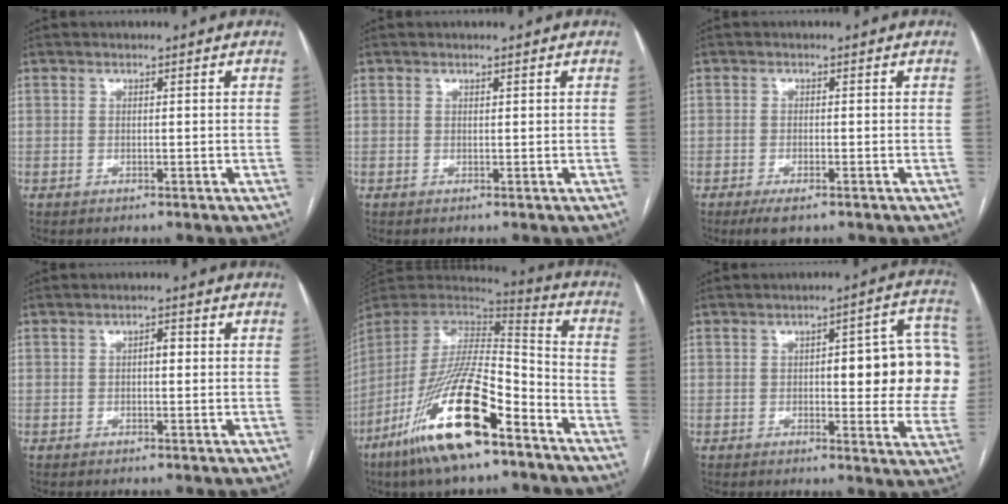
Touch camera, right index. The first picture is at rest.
{"total": 0.0}
{"total": 3.0, "force": [-2.0, 0.6, 2.1], "torque": [-0.041, -0.005, -0.032]}
{"total": 1.6, "force": [0.1, 0.7, 1.4], "torque": [-0.019, 0.006, 0.000]}
{"total": 22.5, "force": [-13.4, 4.7, 17.4], "torque": [-0.345, -0.036, -0.247]}
{"total": 16.1, "force": [1.1, 4.3, 15.5], "torque": [-0.154, 0.028, 0.014]}